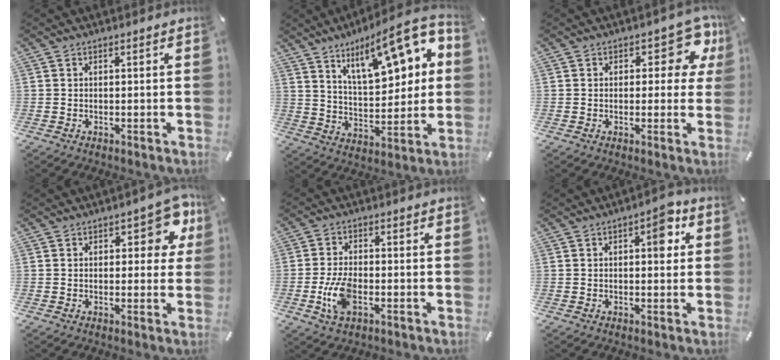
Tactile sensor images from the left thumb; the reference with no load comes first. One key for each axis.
{"total": 17.9, "fx": 10.9, "fy": 7.1, "fz": 12.3, "tx": -0.182, "ty": -0.063, "tz": 0.179}
{"total": 9.5, "fx": 4.6, "fy": 5.1, "fz": 6.6, "tx": -0.063, "ty": -0.026, "tz": 0.074}
{"total": 8.8, "fx": 3.6, "fy": 4.4, "fz": 6.8, "tx": -0.072, "ty": -0.012, "tz": 0.054}
{"total": 8.0, "fx": -2.3, "fy": 4.4, "fz": 6.3, "tx": -0.141, "ty": 0.001, "tz": -0.042}
{"total": 6.4, "fx": 1.6, "fy": 3.1, "fz": 5.3, "tx": -0.050, "ty": -0.009, "tz": 0.015}